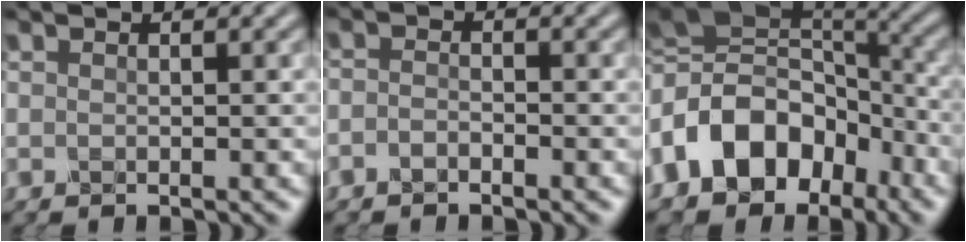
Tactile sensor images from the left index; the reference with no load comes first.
{"total": 1.2, "force": [-0.9, 0.5, 0.6], "torque": [-0.015, 0.004, -0.025]}
{"total": 12.9, "force": [-3.7, 9.5, 7.9], "torque": [-0.149, 0.006, -0.079]}